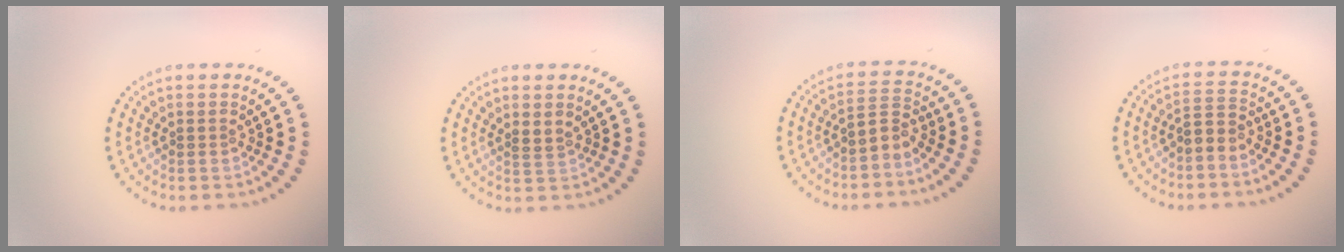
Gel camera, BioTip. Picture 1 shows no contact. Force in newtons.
{"total": 0.9, "press": 0.8, "slide": 0.5}
{"total": 2.1, "press": 1.4, "slide": 1.5}
{"total": 2.0, "press": 1.5, "slide": 1.3}